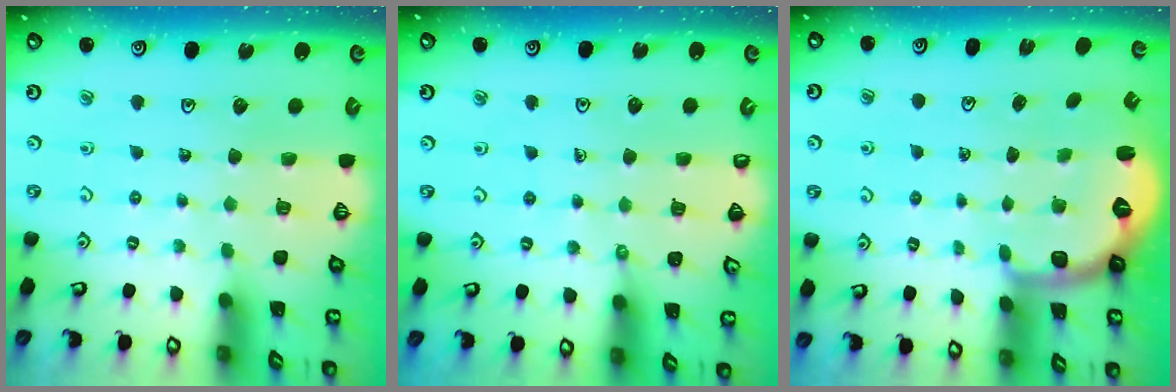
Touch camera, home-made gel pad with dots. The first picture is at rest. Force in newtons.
{"total": 1.3, "press": 1.2, "slide": 0.3}
{"total": 2.5, "press": 1.9, "slide": 1.6}